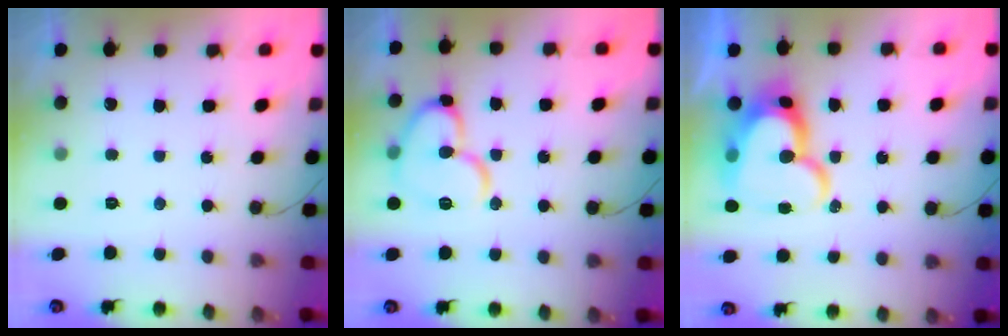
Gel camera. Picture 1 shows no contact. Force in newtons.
{"total": 14.4, "press": 14.4, "slide": 1.1}
{"total": 19.2, "press": 19.1, "slide": 2.0}